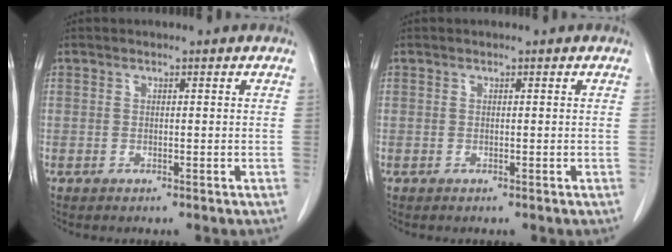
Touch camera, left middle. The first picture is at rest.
{"total": 0.0}